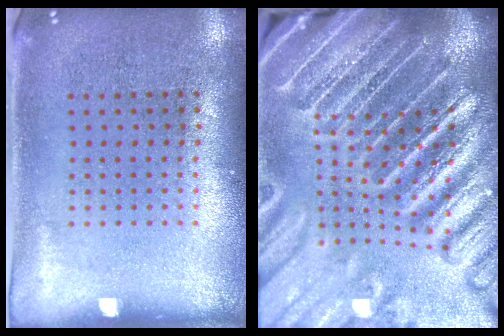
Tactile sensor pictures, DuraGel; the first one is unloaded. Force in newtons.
{"total": 5.4, "press": 4.8, "slide": 2.7}